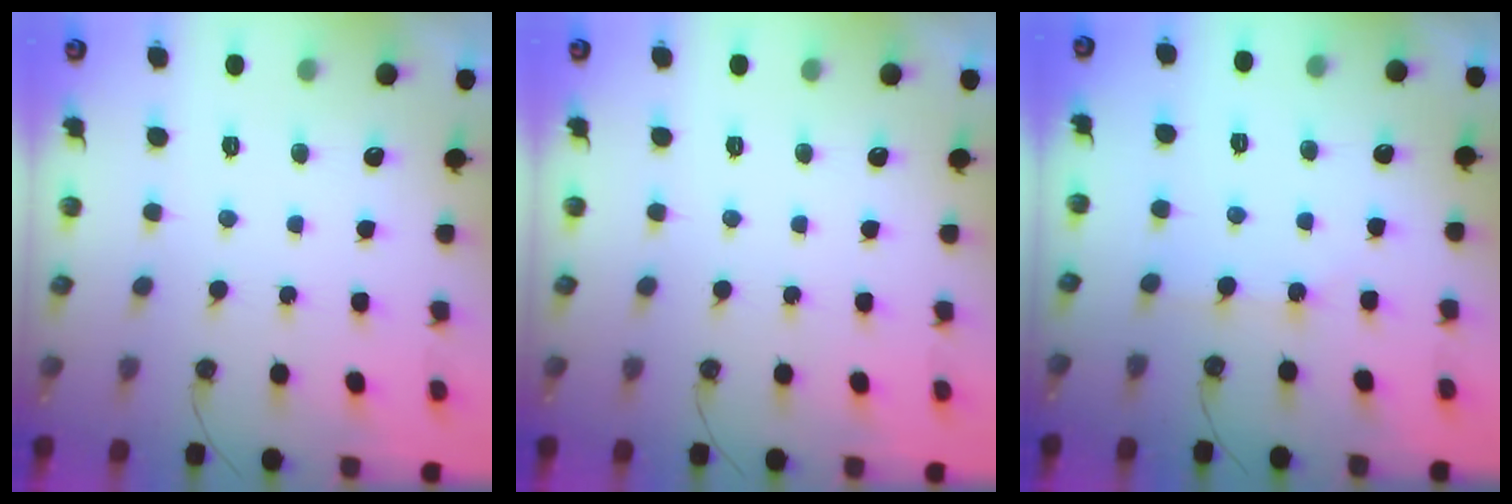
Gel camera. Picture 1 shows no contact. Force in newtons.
{"total": 0.0}
{"total": 2.9, "press": 2.8, "slide": 0.5}